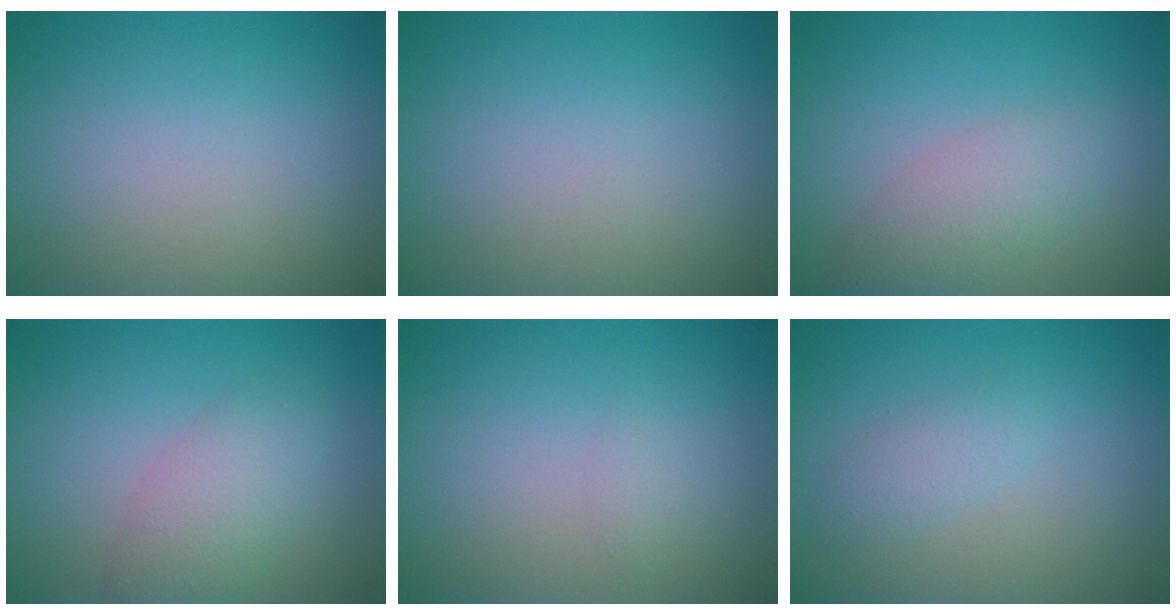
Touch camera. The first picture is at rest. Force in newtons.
{"total": 0.0}
{"total": 3.4, "press": 3.4, "slide": 0.1}
{"total": 3.7, "press": 3.7, "slide": 0.0}
{"total": 0.8, "press": 0.7, "slide": 0.1}
{"total": 1.8, "press": 1.8, "slide": 0.1}